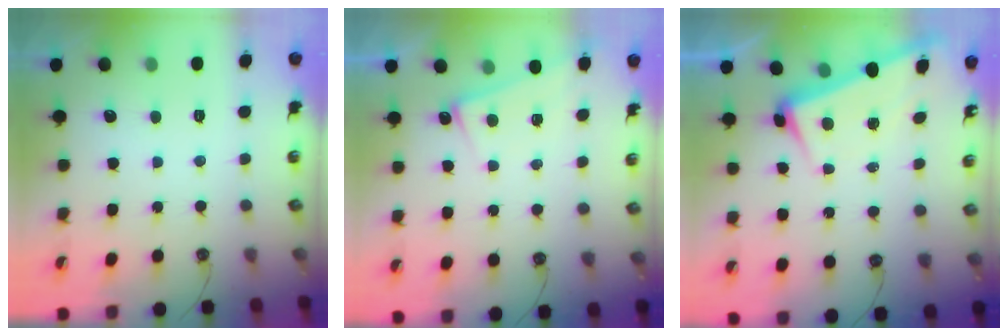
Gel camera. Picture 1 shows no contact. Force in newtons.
{"total": 1.9, "press": 1.8, "slide": 0.4}
{"total": 3.1, "press": 3.0, "slide": 0.9}